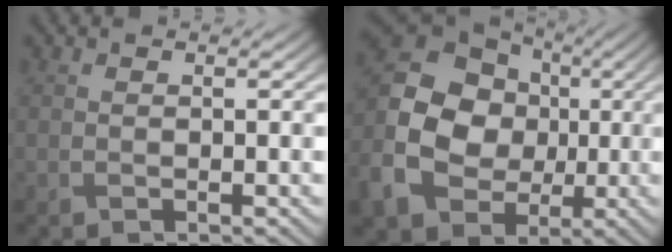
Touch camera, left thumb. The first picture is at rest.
{"total": 16.2, "force": [-2.0, 13.5, 8.6], "torque": [-0.218, -0.009, -0.056]}